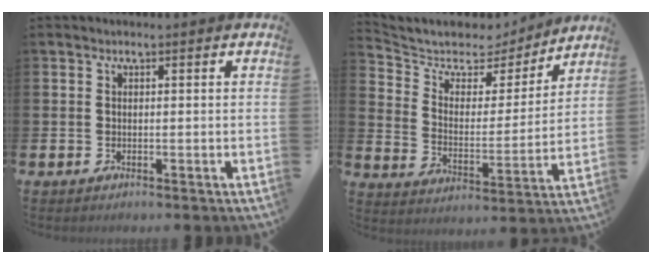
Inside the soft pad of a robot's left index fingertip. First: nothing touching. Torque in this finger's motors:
{"motor_torque": [1.05, -1.09, 0.37, 0.05]}